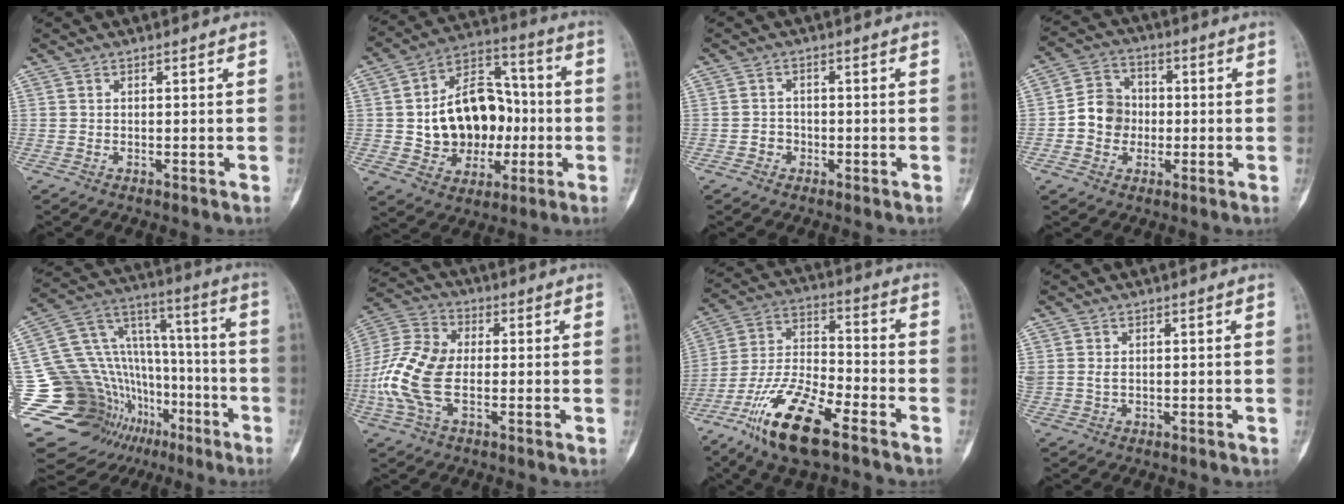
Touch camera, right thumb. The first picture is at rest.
{"total": 18.7, "force": [-0.9, 13.6, 12.7], "torque": [-0.153, 0.034, -0.006]}
{"total": 2.0, "force": [-0.9, 1.8, 0.3], "torque": [0.011, 0.010, -0.021]}
{"total": 8.3, "force": [-1.1, 7.4, 3.6], "torque": [-0.031, 0.022, -0.029]}
{"total": 28.8, "force": [-11.6, 20.5, 16.5], "torque": [-0.260, 0.129, -0.170]}
{"total": 13.5, "force": [-1.9, 7.7, 10.9], "torque": [-0.245, 0.021, -0.041]}
{"total": 16.4, "force": [-9.9, 5.1, 12.0], "torque": [-0.233, 0.050, -0.188]}
{"total": 1.7, "force": [0.4, 1.3, 1.1], "torque": [-0.023, 0.000, 0.016]}